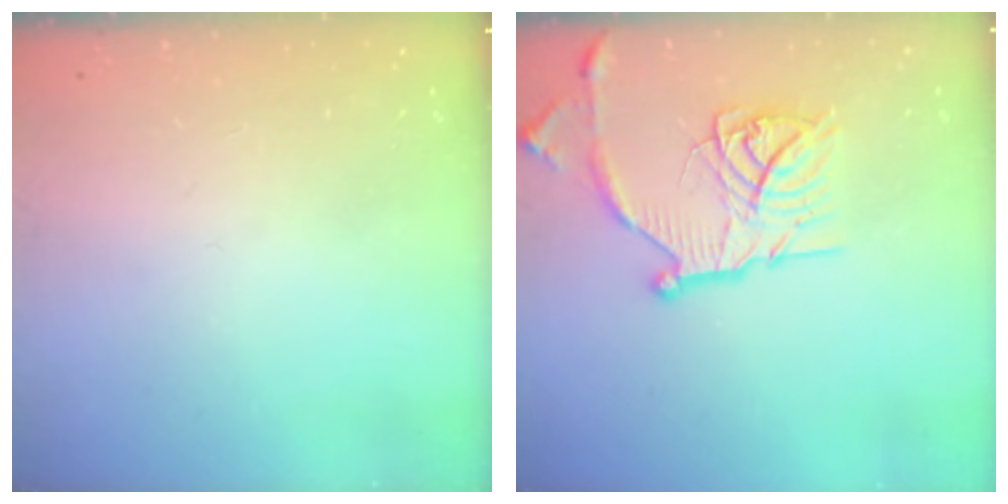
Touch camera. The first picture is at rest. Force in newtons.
{"total": 19.1, "press": 19.0, "slide": 1.7}